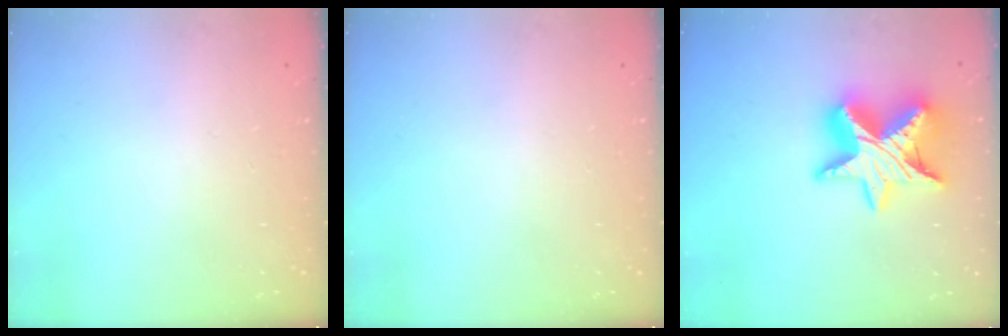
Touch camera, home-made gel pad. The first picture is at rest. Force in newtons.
{"total": 0.0}
{"total": 16.7, "press": 16.7, "slide": 1.5}